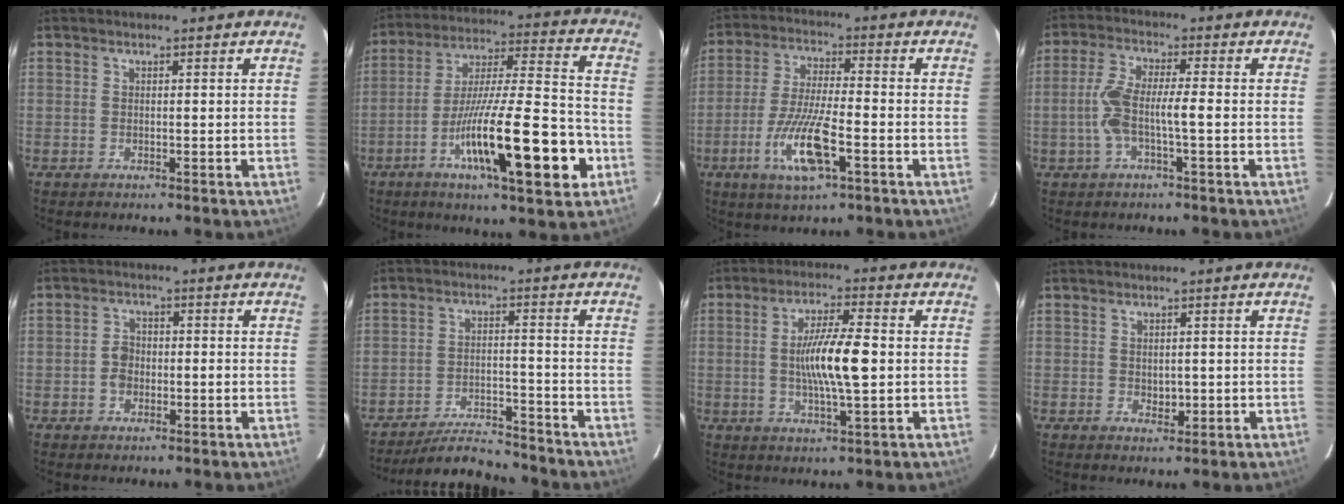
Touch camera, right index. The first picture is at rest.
{"total": 20.7, "force": [-8.0, 2.3, 19.0], "torque": [-0.303, -0.008, -0.124]}
{"total": 10.9, "force": [-4.3, 1.7, 9.8], "torque": [-0.197, -0.014, -0.079]}
{"total": 6.4, "force": [-1.4, 0.8, 6.2], "torque": [-0.133, 0.017, -0.029]}
{"total": 3.1, "force": [-0.8, 2.3, 2.0], "torque": [-0.036, 0.008, -0.018]}
{"total": 8.9, "force": [-8.7, 1.0, 1.5], "torque": [-0.024, 0.001, -0.147]}
{"total": 9.5, "force": [-0.2, 1.0, 9.5], "torque": [-0.173, 0.001, -0.007]}
{"total": 2.0, "force": [-0.1, 1.3, 1.5], "torque": [-0.022, -0.002, 0.005]}